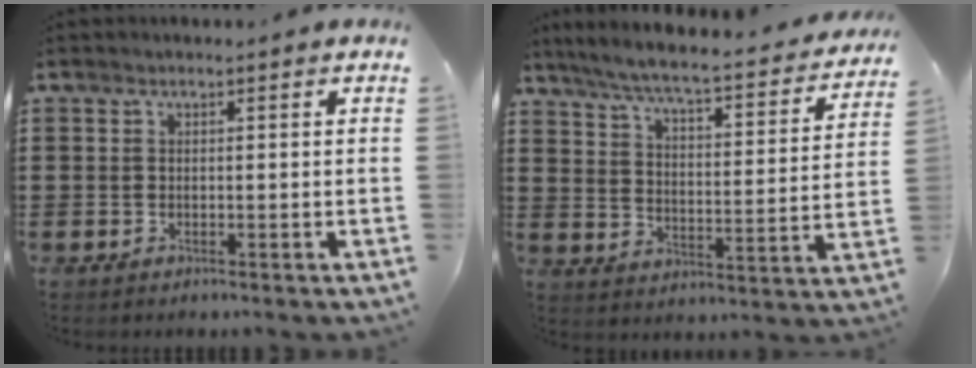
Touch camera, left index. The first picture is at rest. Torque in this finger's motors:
{"motor_torque": [1.34, -0.79, 0.26, 0.13]}